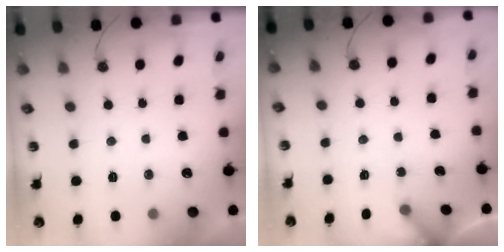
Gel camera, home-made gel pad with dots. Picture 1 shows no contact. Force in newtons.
{"total": 4.0, "press": 4.0, "slide": 0.3}